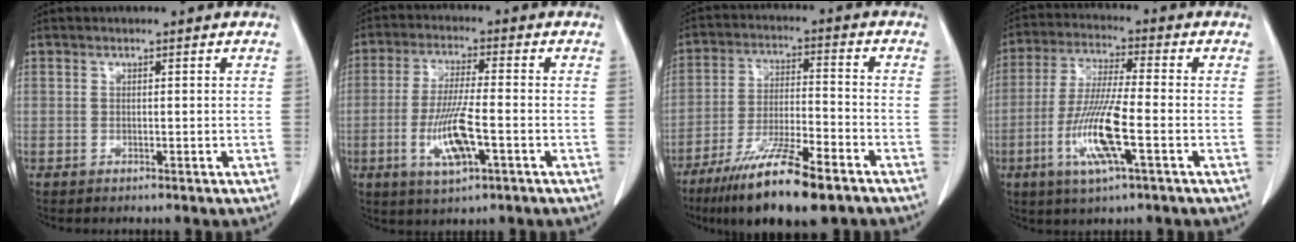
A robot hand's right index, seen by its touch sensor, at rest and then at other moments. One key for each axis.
{"total": 9.0, "fx": -2.8, "fy": 1.2, "fz": 8.4, "tx": -0.170, "ty": -0.011, "tz": -0.051}
{"total": 14.4, "fx": -9.7, "fy": 2.1, "fz": 10.4, "tx": -0.195, "ty": -0.033, "tz": -0.171}
{"total": 11.4, "fx": -3.7, "fy": 0.7, "fz": 10.8, "tx": -0.220, "ty": -0.015, "tz": -0.074}